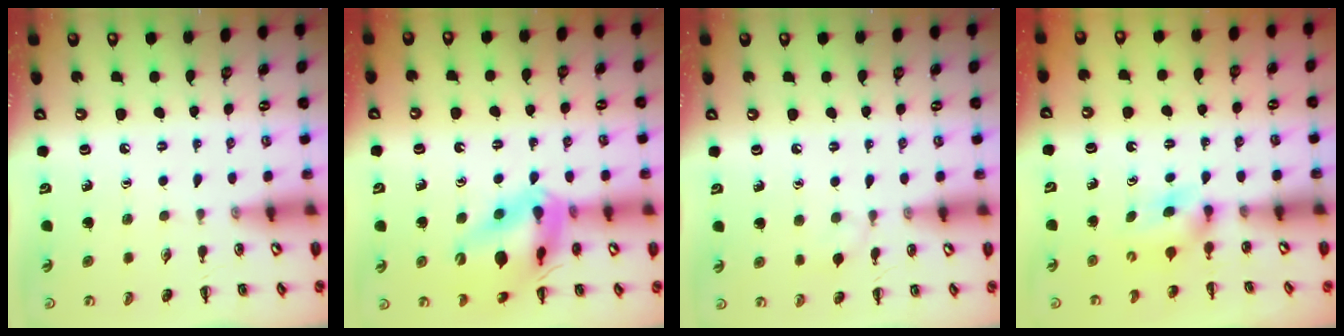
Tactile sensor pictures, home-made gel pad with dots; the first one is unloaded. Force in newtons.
{"total": 16.0, "press": 15.7, "slide": 2.7}
{"total": 5.6, "press": 5.3, "slide": 1.6}
{"total": 3.8, "press": 3.6, "slide": 1.2}